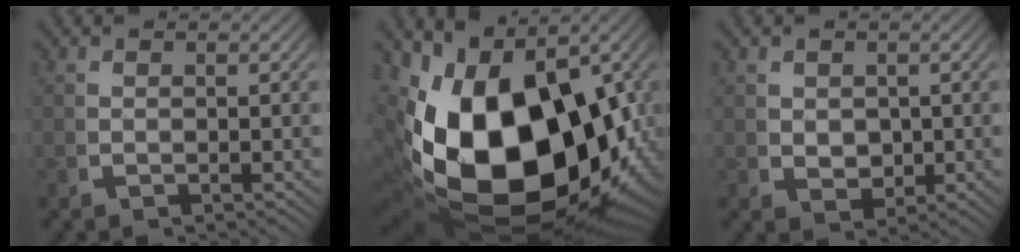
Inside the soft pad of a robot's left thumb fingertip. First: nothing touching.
{"total": 28.1, "force": [-2.6, 17.6, 21.7], "torque": [-0.421, -0.076, 0.005]}
{"total": 2.9, "force": [0.4, 2.4, 1.7], "torque": [-0.032, -0.018, 0.020]}